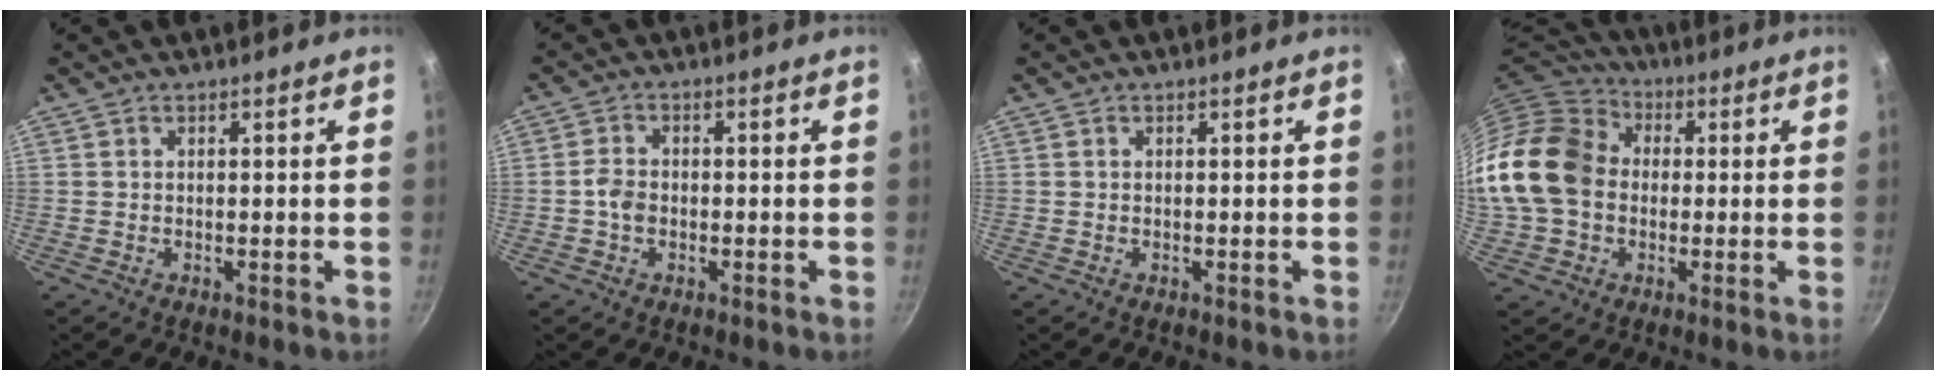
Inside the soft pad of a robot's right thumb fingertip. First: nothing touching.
{"total": 3.3, "force": [-0.7, 2.4, 2.1], "torque": [-0.038, 0.013, -0.017]}
{"total": 0.0}
{"total": 19.6, "force": [0.6, 15.5, 11.9], "torque": [-0.233, 0.043, 0.004]}